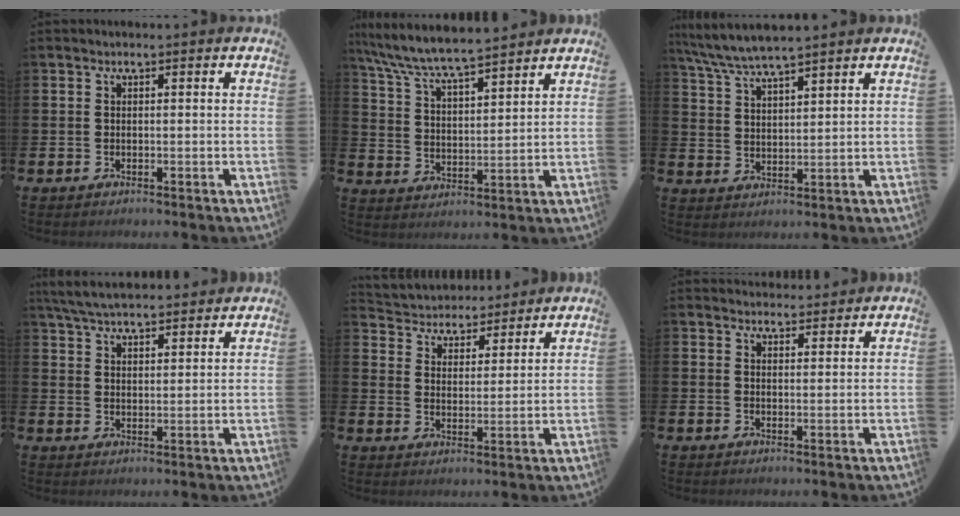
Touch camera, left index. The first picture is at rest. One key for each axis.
{"total": 7.4, "fx": 7.1, "fy": 0.4, "fz": 2.2, "tx": -0.075, "ty": -0.042, "tz": 0.125}
{"total": 5.8, "fx": 5.5, "fy": 0.3, "fz": 1.9, "tx": -0.061, "ty": -0.022, "tz": 0.098}
{"total": 5.7, "fx": 5.6, "fy": 0.8, "fz": 1.2, "tx": -0.047, "ty": -0.023, "tz": 0.102}
{"total": 4.5, "fx": 4.2, "fy": 1.4, "fz": -0.5, "tx": -0.020, "ty": -0.033, "tz": 0.073}
{"total": 2.8, "fx": 2.8, "fy": 0.5, "fz": -0.2, "tx": 0.013, "ty": -0.019, "tz": 0.047}